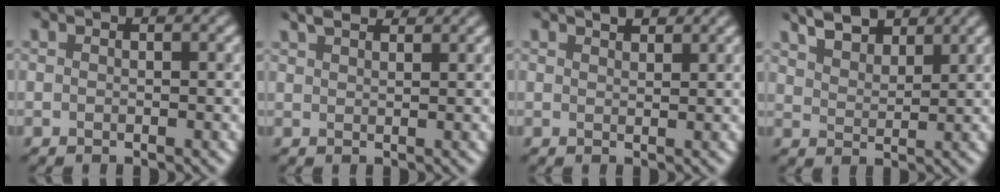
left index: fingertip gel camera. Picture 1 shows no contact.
{"total": 2.3, "force": [2.2, 0.3, 0.6], "torque": [-0.008, 0.011, 0.043]}
{"total": 1.4, "force": [1.3, 0.4, 0.4], "torque": [-0.007, 0.003, 0.023]}
{"total": 4.5, "force": [4.1, 1.2, 1.5], "torque": [-0.028, 0.007, 0.068]}